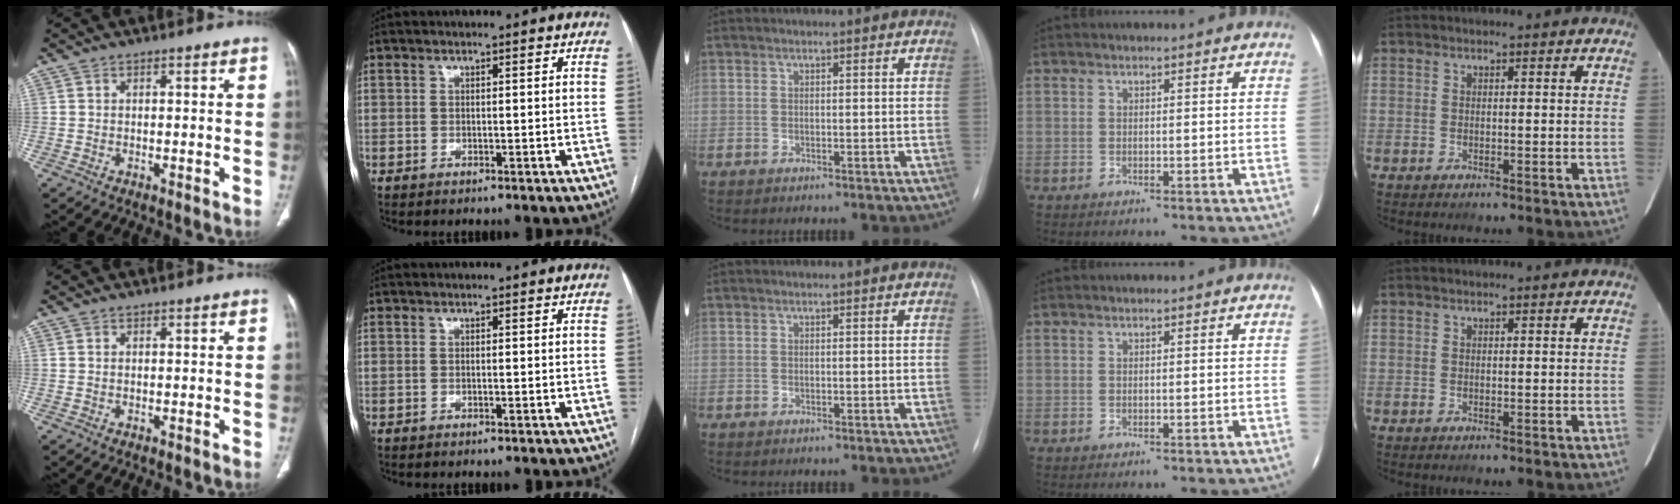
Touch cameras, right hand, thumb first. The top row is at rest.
{}